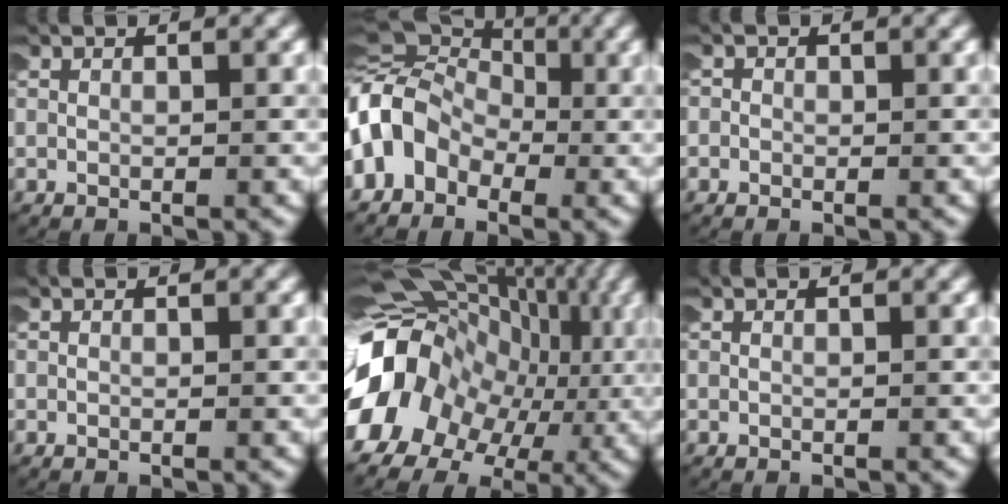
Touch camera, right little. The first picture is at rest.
{"total": 9.5, "force": [-0.3, 8.2, 4.7], "torque": [-0.130, -0.007, -0.011]}
{"total": 1.1, "force": [-0.1, 1.0, 0.0], "torque": [0.000, 0.003, -0.008]}
{"total": 0.0}
{"total": 16.7, "force": [0.2, 13.4, 9.9], "torque": [-0.202, -0.008, -0.006]}
{"total": 0.0}